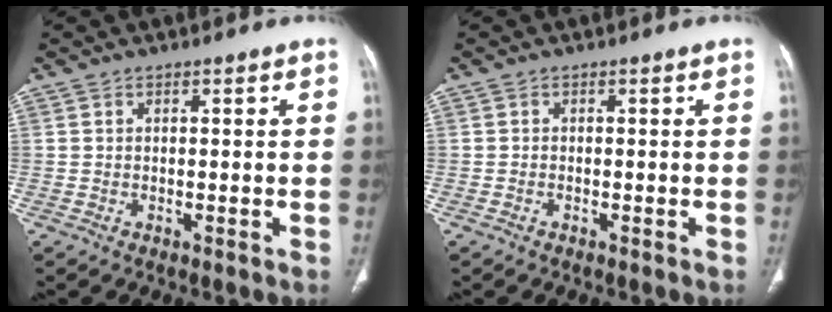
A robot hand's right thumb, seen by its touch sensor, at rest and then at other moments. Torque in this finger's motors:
{"motor_torque": [-0.07, 0.43, -0.40, 0.08, 0.02]}